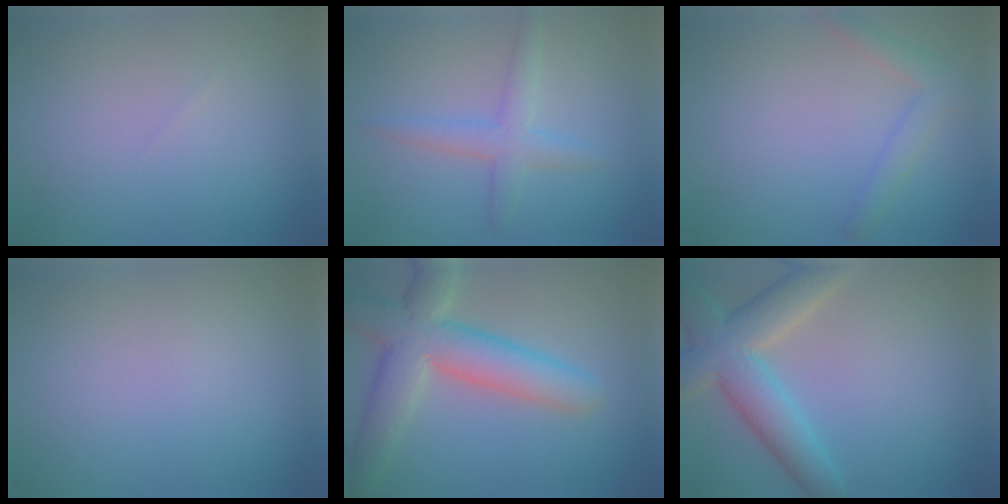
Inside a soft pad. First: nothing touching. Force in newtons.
{"total": 2.9, "press": 2.9, "slide": 0.1}
{"total": 2.3, "press": 2.3, "slide": 0.3}
{"total": 0.0}
{"total": 8.1, "press": 8.1, "slide": 0.6}
{"total": 7.1, "press": 7.1, "slide": 0.6}